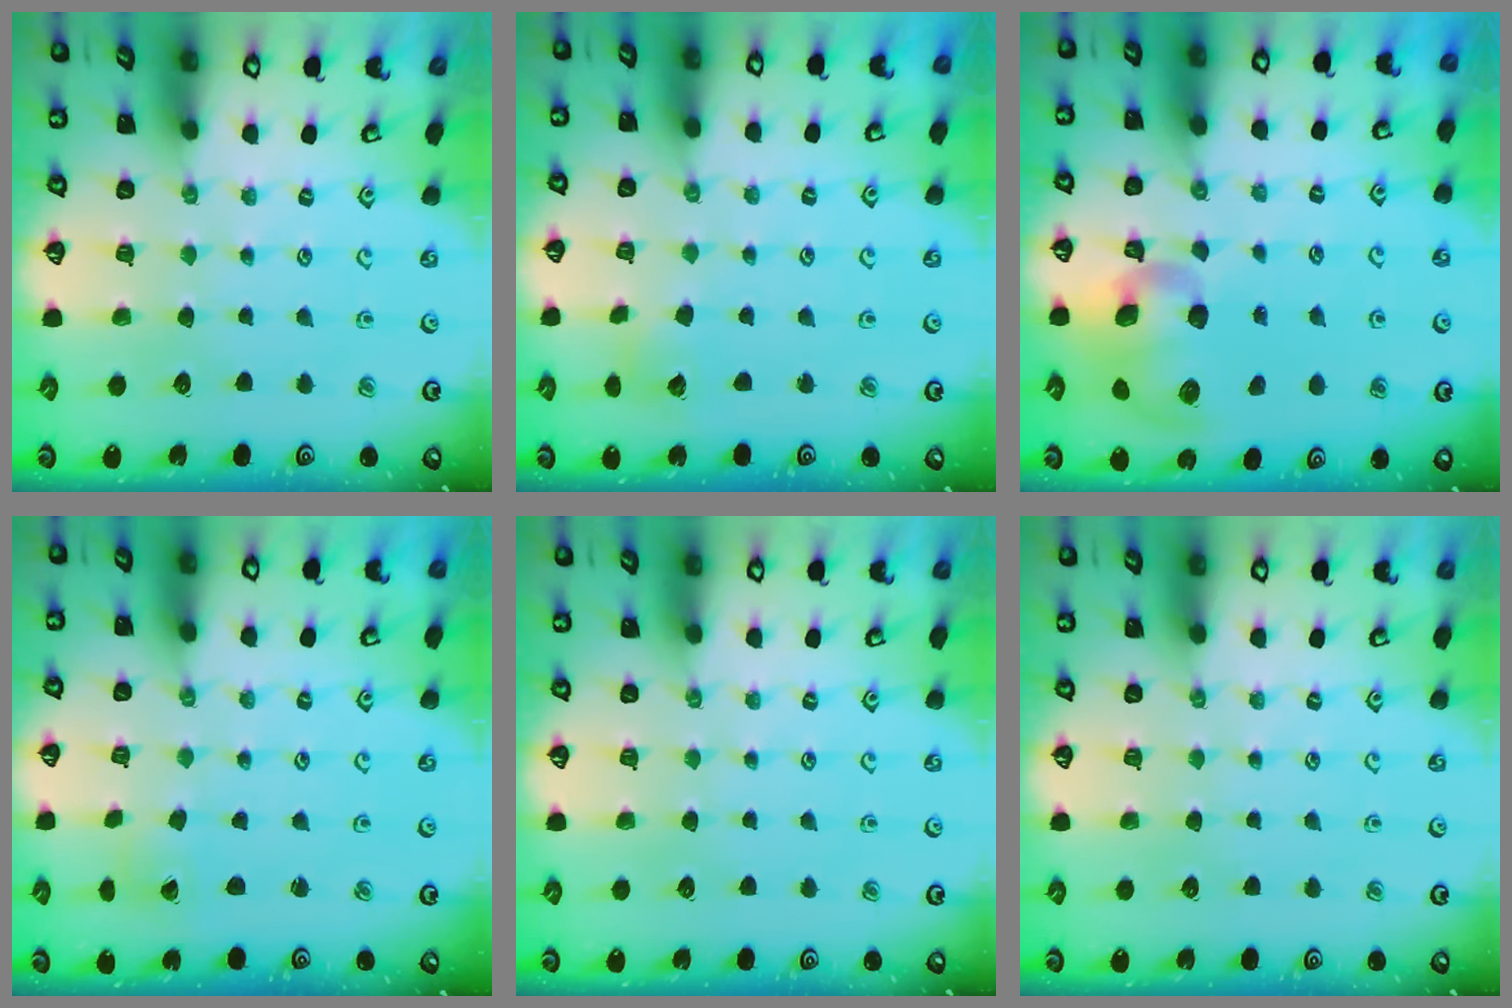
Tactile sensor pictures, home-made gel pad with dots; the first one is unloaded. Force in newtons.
{"total": 6.5, "press": 6.5, "slide": 0.5}
{"total": 13.3, "press": 13.1, "slide": 2.3}
{"total": 0.0}
{"total": 0.0}
{"total": 0.0}